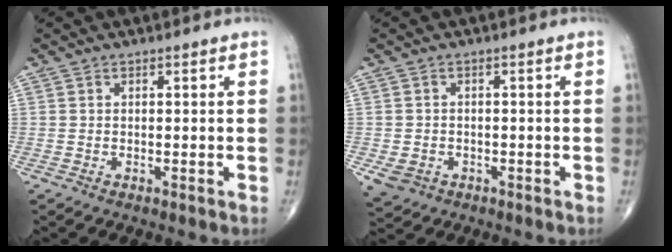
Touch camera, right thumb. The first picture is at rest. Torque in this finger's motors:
{"motor_torque": [0.68, 0.52, 0.14, -0.32, 0.04]}